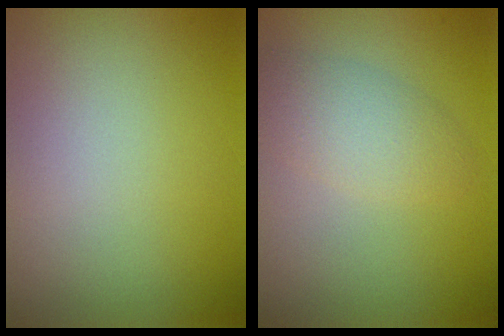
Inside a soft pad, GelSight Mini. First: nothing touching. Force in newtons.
{"total": 3.1, "press": 3.1, "slide": 0.1}